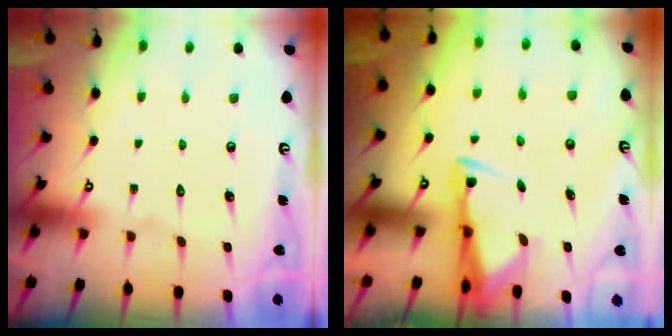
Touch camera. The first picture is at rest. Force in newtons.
{"total": 2.9, "press": 2.7, "slide": 0.9}